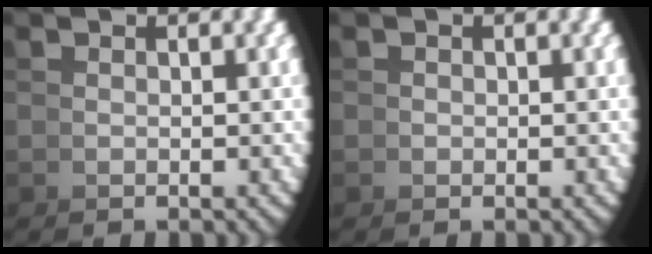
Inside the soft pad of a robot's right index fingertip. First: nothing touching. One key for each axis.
{"total": 0.0}